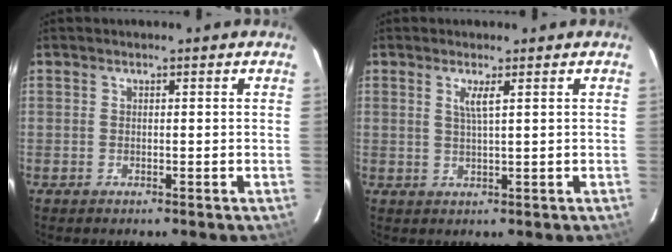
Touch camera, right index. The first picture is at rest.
{"total": 2.4, "force": [1.0, -0.2, 2.1], "torque": [-0.038, -0.002, 0.020]}